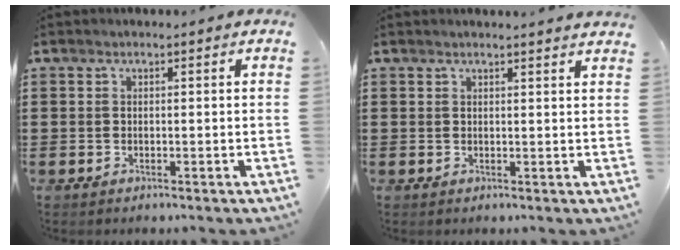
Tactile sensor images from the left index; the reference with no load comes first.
{"total": 1.5, "force": [1.4, -0.2, 0.5], "torque": [-0.011, -0.001, 0.027]}